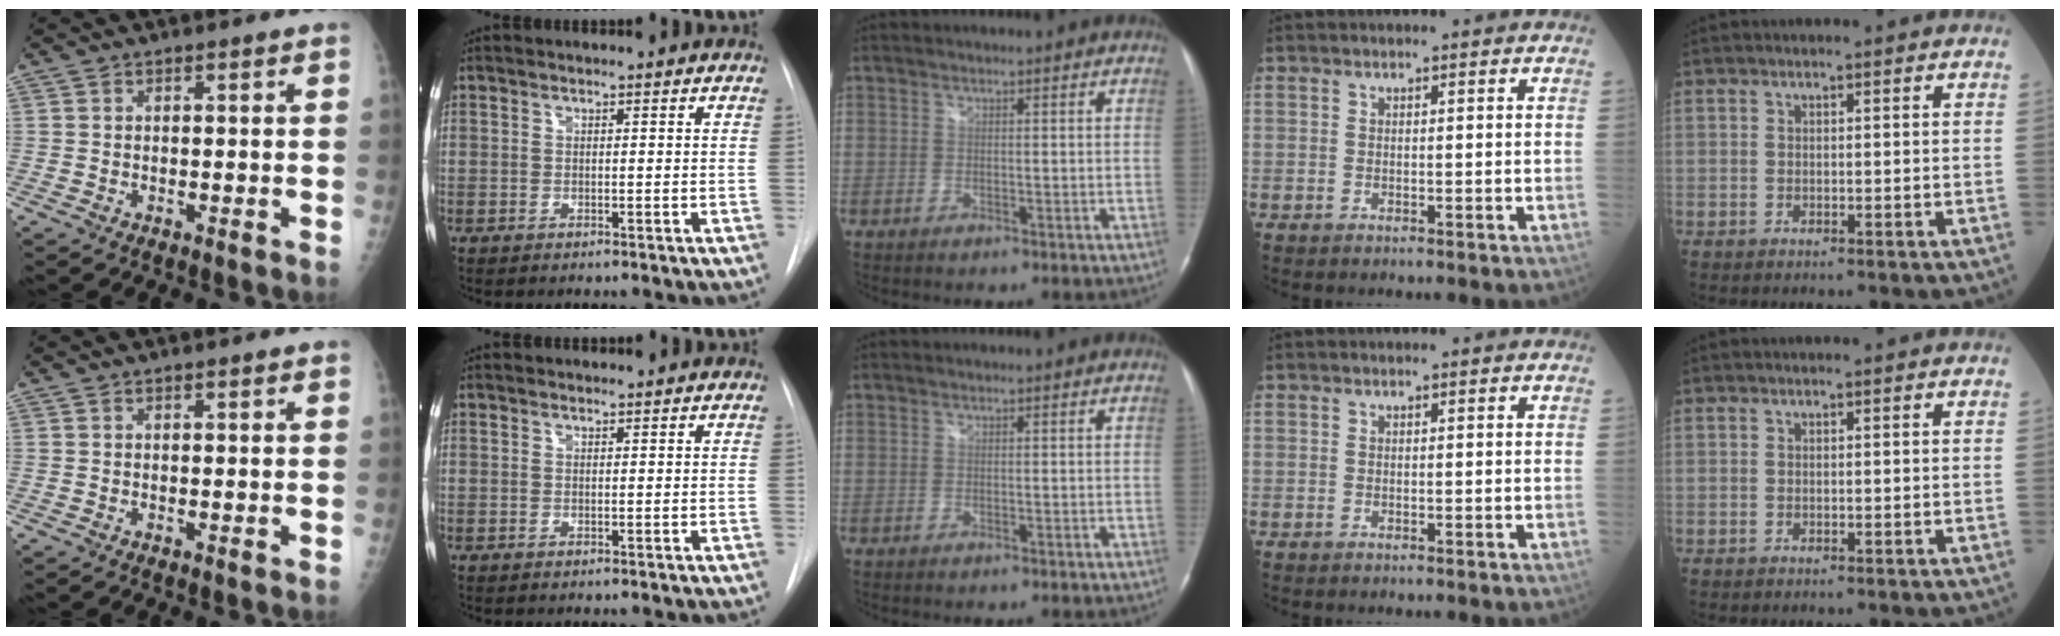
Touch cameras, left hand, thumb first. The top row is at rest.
{"thumb": {"total": 0.7, "force": [0.4, 0.1, 0.5], "torque": [-0.008, 0.000, 0.006]}}